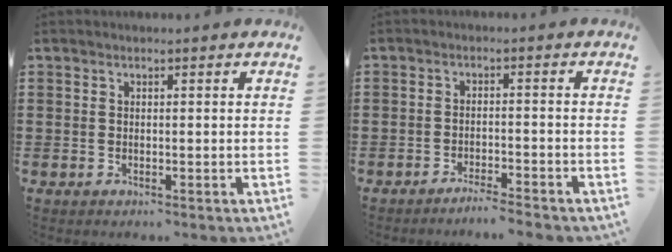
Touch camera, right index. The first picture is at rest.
{"total": 2.8, "force": [-2.7, -0.3, 0.6], "torque": [-0.014, -0.001, -0.056]}